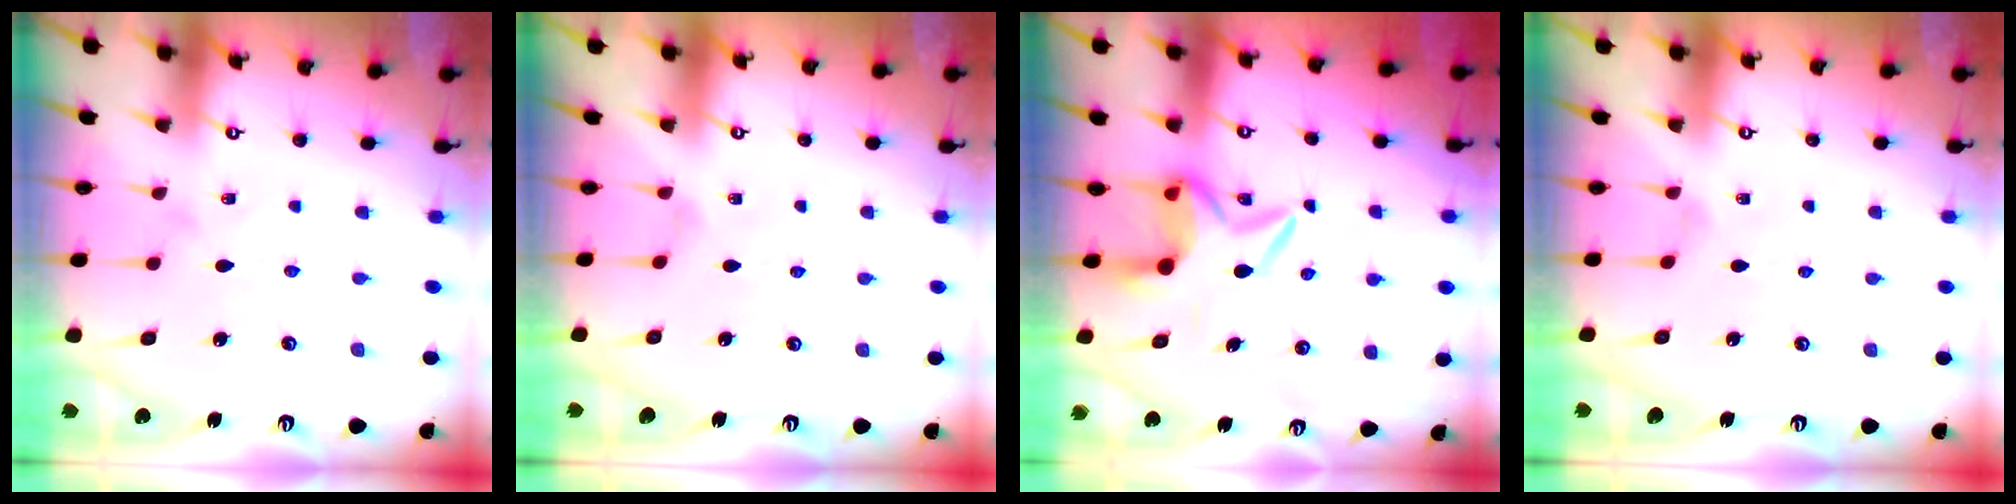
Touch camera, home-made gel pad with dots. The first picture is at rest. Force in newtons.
{"total": 0.0}
{"total": 7.4, "press": 7.3, "slide": 0.7}
{"total": 0.0}